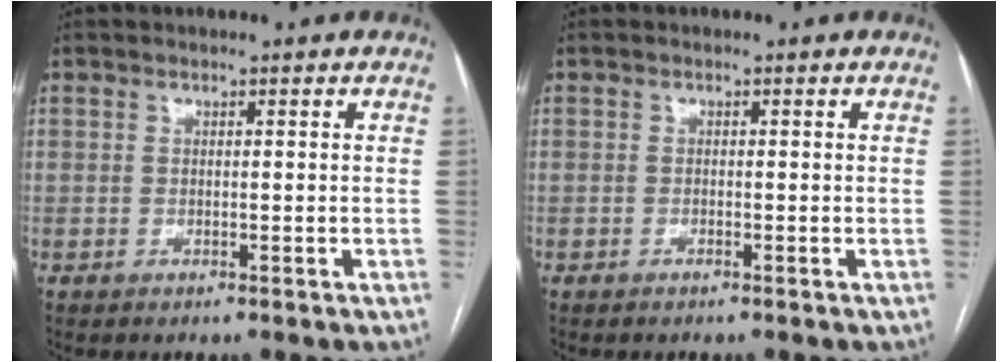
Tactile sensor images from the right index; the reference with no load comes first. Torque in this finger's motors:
{"motor_torque": [0.07, 0.01, -0.01, 0.00]}